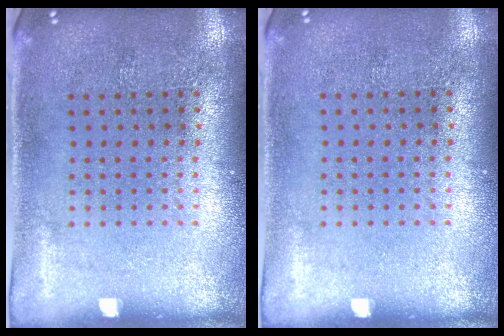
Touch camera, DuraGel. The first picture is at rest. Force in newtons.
{"total": 0.0}